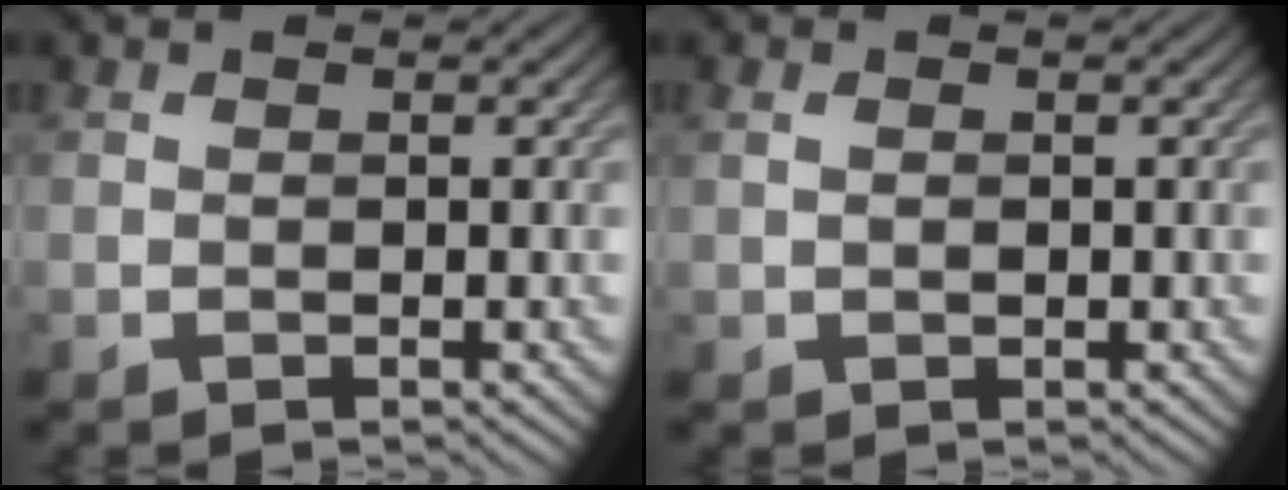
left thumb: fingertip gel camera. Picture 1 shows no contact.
{"total": 0.9, "force": [0.2, 0.4, 0.7], "torque": [-0.016, 0.004, 0.003]}